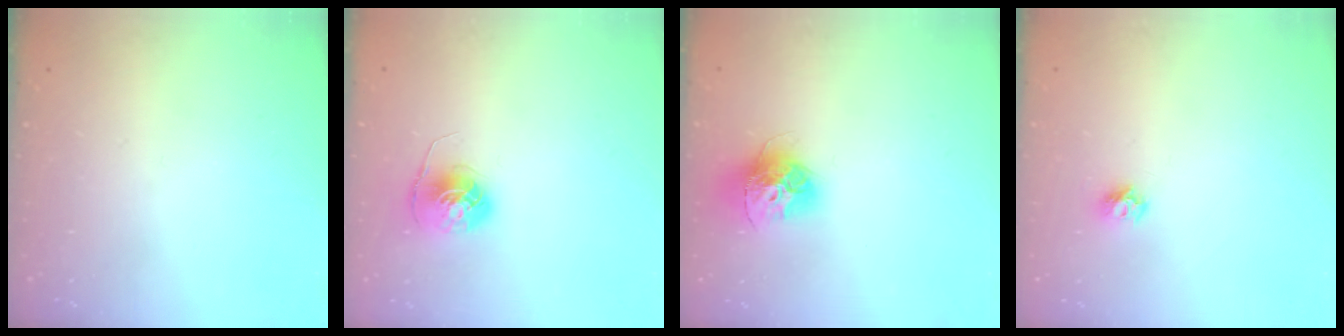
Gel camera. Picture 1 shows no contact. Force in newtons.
{"total": 6.1, "press": 6.1, "slide": 0.4}
{"total": 13.8, "press": 13.8, "slide": 1.3}
{"total": 5.5, "press": 5.5, "slide": 0.3}